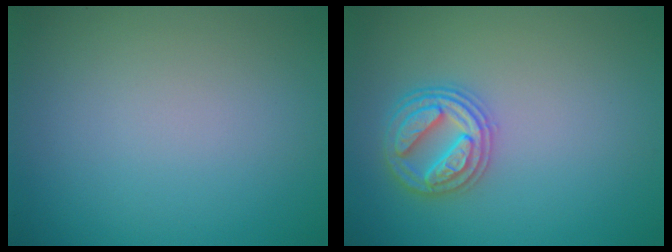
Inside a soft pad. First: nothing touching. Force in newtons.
{"total": 3.6, "press": 3.5, "slide": 0.9}